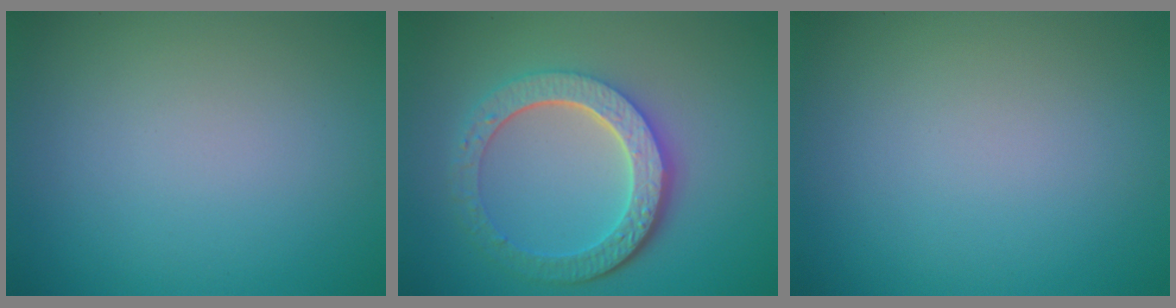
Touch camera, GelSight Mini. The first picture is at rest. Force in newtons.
{"total": 6.2, "press": 4.6, "slide": 4.1}
{"total": 0.0}